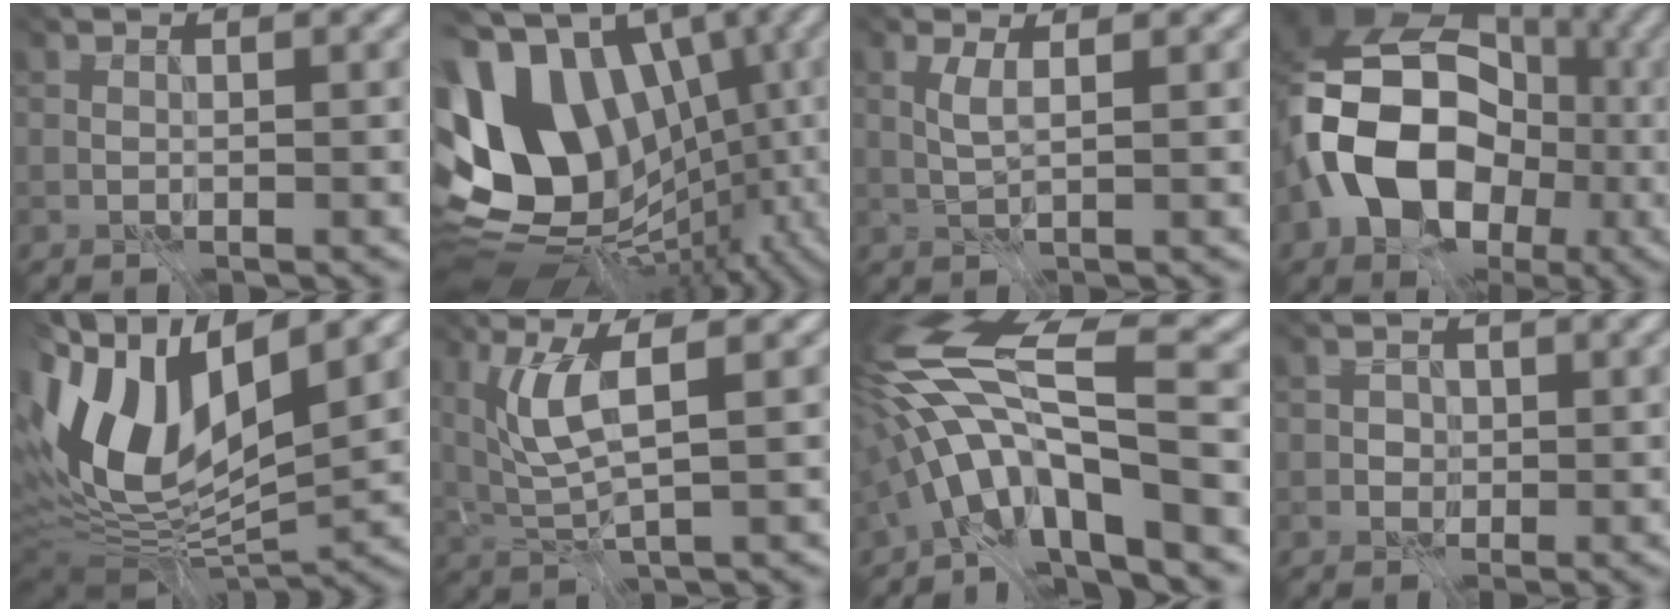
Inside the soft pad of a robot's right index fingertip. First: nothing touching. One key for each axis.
{"total": 13.9, "fx": -2.9, "fy": 10.4, "fz": 8.7, "tx": -0.180, "ty": 0.005, "tz": -0.032}
{"total": 1.4, "fx": -0.5, "fy": 0.0, "fz": 1.4, "tx": -0.043, "ty": -0.003, "tz": 0.004}
{"total": 13.2, "fx": -5.2, "fy": 9.1, "fz": 8.0, "tx": -0.145, "ty": -0.011, "tz": -0.080}
{"total": 12.3, "fx": 0.4, "fy": 5.8, "fz": 10.9, "tx": -0.230, "ty": -0.001, "tz": 0.030}
{"total": 3.7, "fx": -0.3, "fy": 0.3, "fz": 3.7, "tx": -0.101, "ty": -0.015, "tz": 0.023}
{"total": 10.9, "fx": -4.6, "fy": 1.7, "fz": 9.7, "tx": -0.169, "ty": 0.013, "tz": -0.063}
{"total": 1.5, "fx": -1.4, "fy": 0.1, "fz": -0.6, "tx": 0.002, "ty": -0.013, "tz": -0.008}